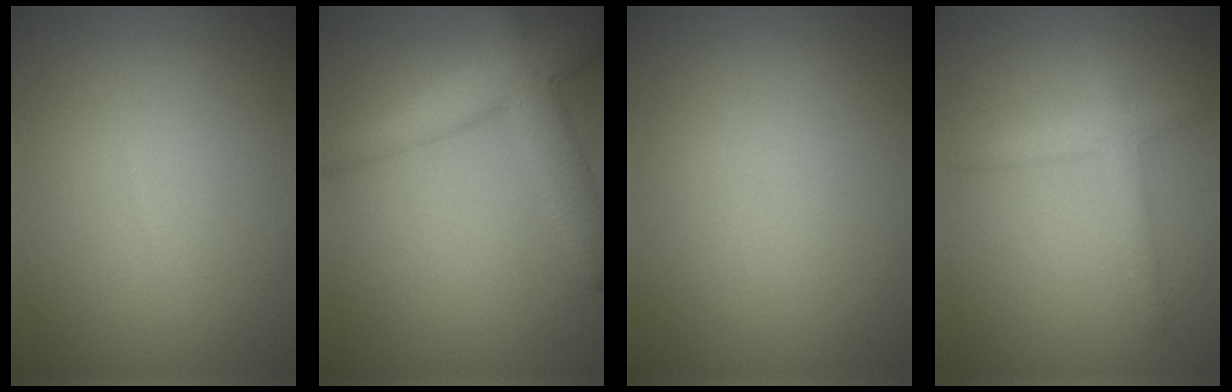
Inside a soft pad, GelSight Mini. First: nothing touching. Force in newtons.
{"total": 7.0, "press": 7.0, "slide": 0.3}
{"total": 0.0}
{"total": 2.1, "press": 2.1, "slide": 0.1}